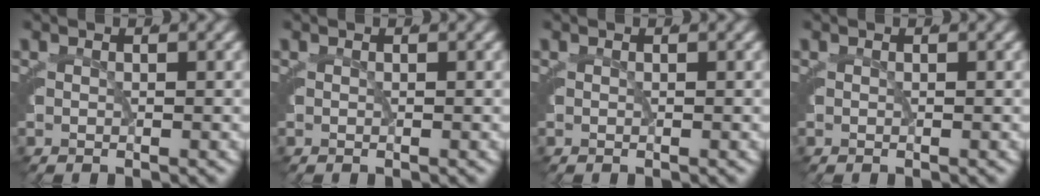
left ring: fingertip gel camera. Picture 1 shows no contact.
{"total": 0.0}
{"total": 0.0}
{"total": 0.0}